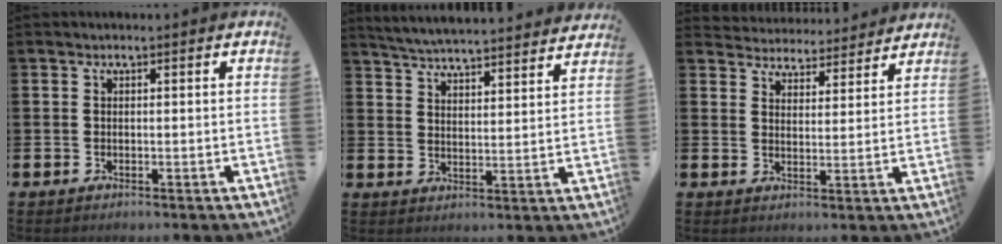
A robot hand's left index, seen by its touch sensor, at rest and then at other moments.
{"total": 5.4, "force": [5.4, 0.0, 0.5], "torque": [-0.033, -0.041, 0.094]}
{"total": 4.5, "force": [4.4, 0.8, -0.5], "torque": [-0.006, -0.037, 0.076]}